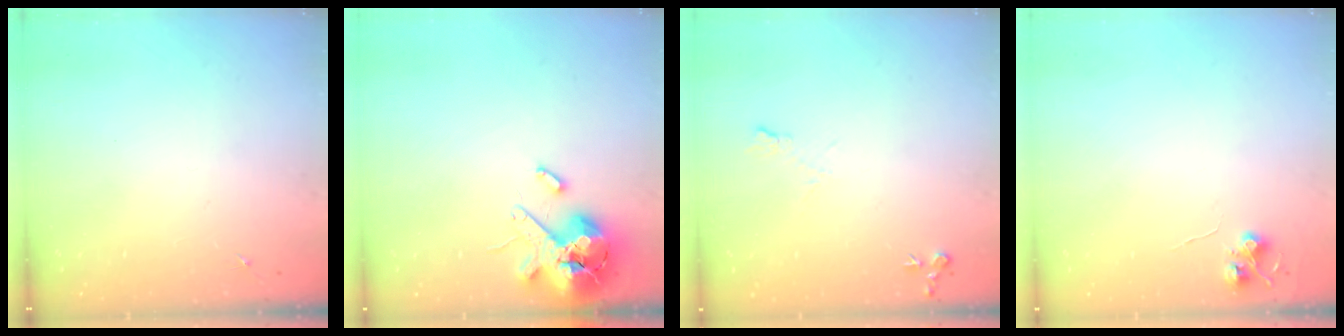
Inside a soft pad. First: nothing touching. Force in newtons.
{"total": 13.2, "press": 13.0, "slide": 2.2}
{"total": 6.9, "press": 6.8, "slide": 1.0}
{"total": 5.5, "press": 5.5, "slide": 0.5}